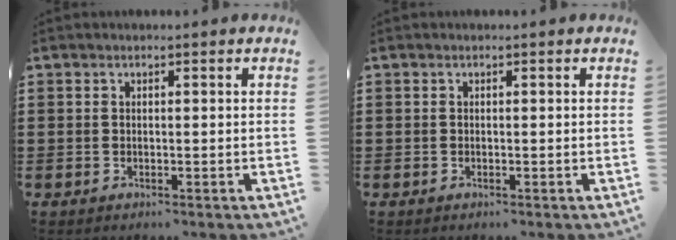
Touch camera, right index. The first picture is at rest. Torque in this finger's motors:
{"motor_torque": [0.30, 0.26, -0.01, 0.00]}